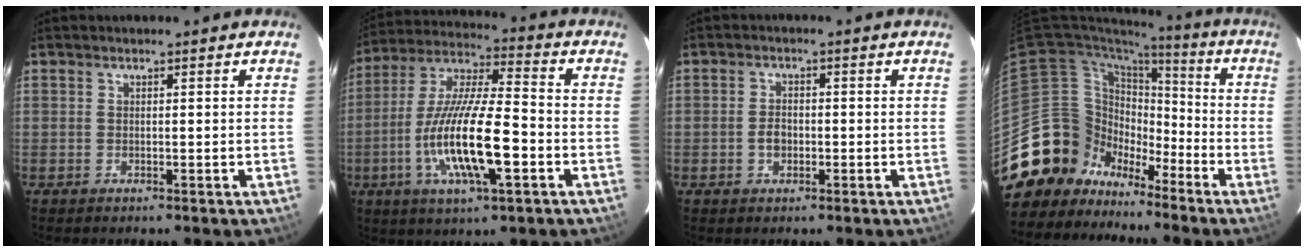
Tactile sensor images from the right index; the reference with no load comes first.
{"total": 17.5, "force": [-5.3, 3.9, 16.2], "torque": [-0.320, -0.012, -0.099]}
{"total": 2.7, "force": [-0.7, 2.0, 1.6], "torque": [-0.029, 0.006, -0.012]}
{"total": 16.1, "force": [-11.0, 11.5, 2.4], "torque": [-0.081, 0.046, -0.190]}